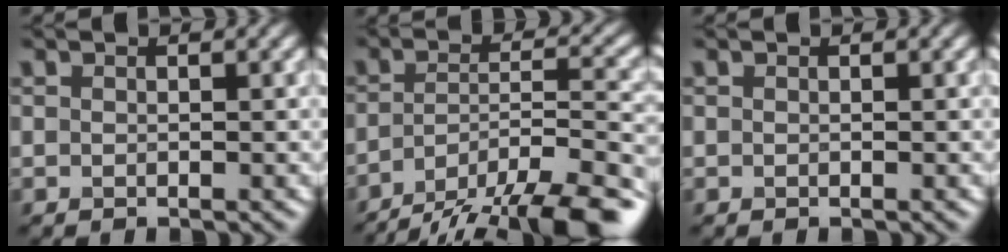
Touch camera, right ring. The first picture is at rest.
{"total": 13.5, "force": [-10.6, 3.8, 7.5], "torque": [-0.119, -0.012, -0.151]}
{"total": 0.0}